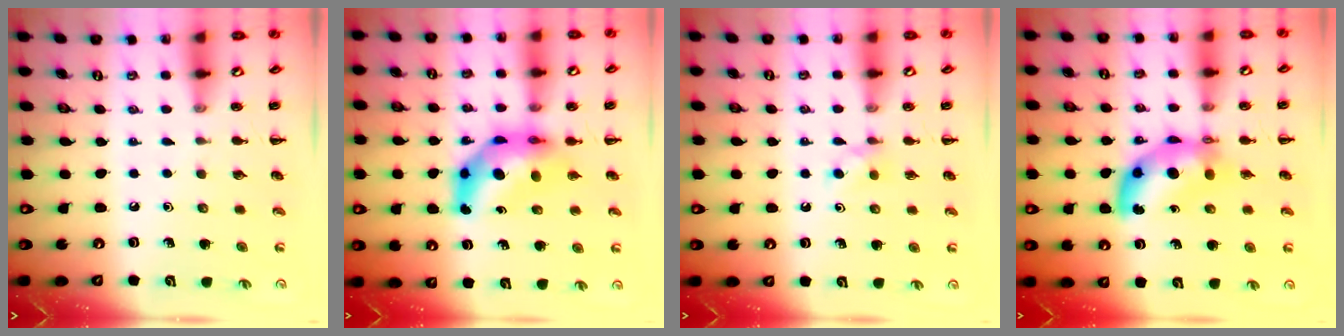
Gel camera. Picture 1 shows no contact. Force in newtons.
{"total": 8.9, "press": 8.4, "slide": 2.8}
{"total": 3.5, "press": 3.4, "slide": 1.1}
{"total": 8.6, "press": 8.4, "slide": 1.7}